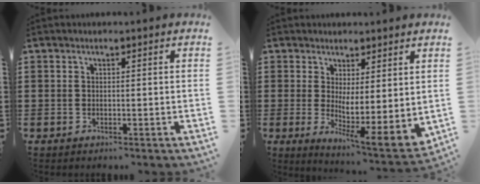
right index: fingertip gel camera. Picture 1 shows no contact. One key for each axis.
{"total": 3.9, "fx": 1.2, "fy": 0.9, "fz": 3.6, "tx": -0.063, "ty": -0.032, "tz": 0.019}